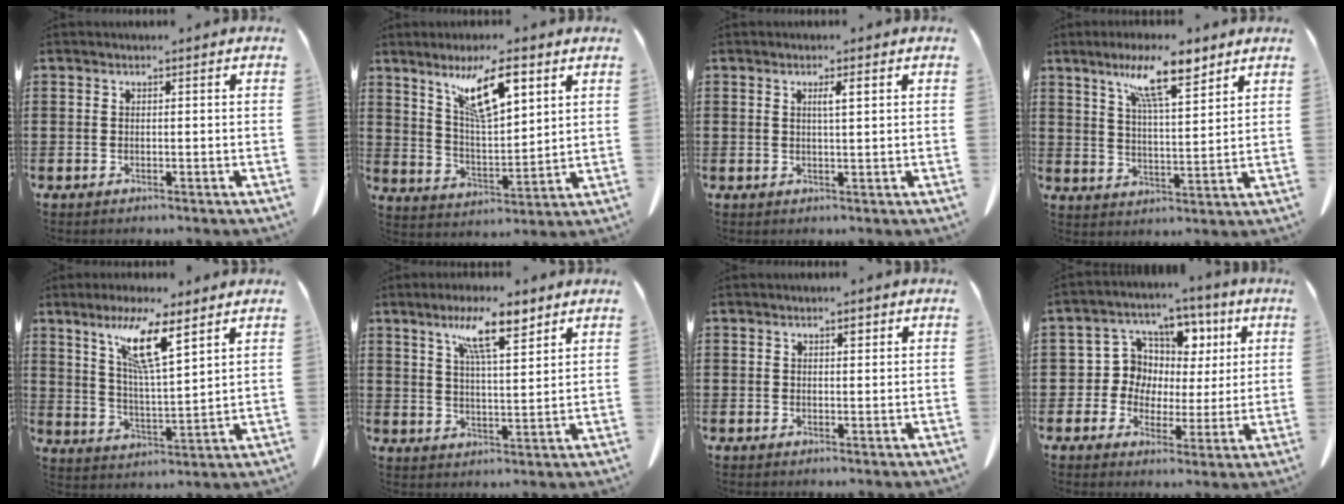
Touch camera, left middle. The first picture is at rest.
{"total": 10.5, "force": [6.3, 3.0, 7.8], "torque": [-0.157, -0.010, 0.109]}
{"total": 2.0, "force": [0.8, 0.3, 1.9], "torque": [-0.037, 0.002, 0.012]}
{"total": 9.7, "force": [6.9, 1.9, 6.5], "torque": [-0.127, -0.018, 0.116]}
{"total": 9.6, "force": [6.3, 1.1, 7.1], "torque": [-0.155, -0.012, 0.108]}
{"total": 8.7, "force": [6.0, 1.7, 6.1], "torque": [-0.117, -0.011, 0.099]}
{"total": 1.2, "force": [0.6, 0.6, 0.9], "torque": [-0.012, 0.002, 0.008]}
{"total": 7.8, "force": [1.9, 7.2, 2.4], "torque": [-0.080, -0.007, 0.034]}